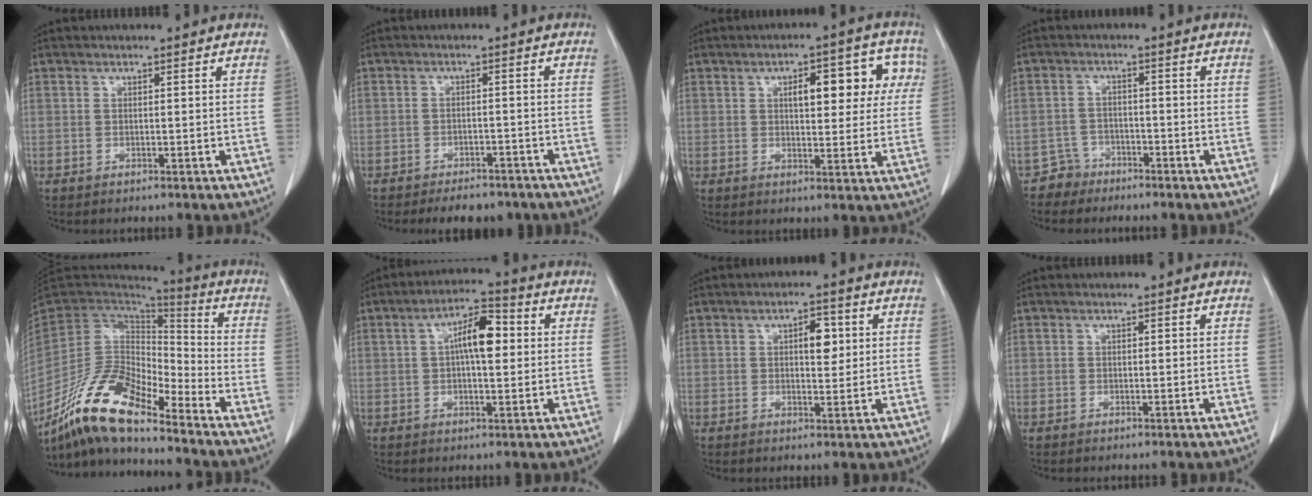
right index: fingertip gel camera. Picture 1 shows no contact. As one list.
[{"total": 3.9, "force": [-3.3, 2.0, 0.5], "torque": [-0.008, 0.005, -0.042]}, {"total": 10.0, "force": [3.1, 4.1, 8.5], "torque": [-0.103, 0.031, 0.038]}, {"total": 3.1, "force": [-2.5, 1.8, -0.8], "torque": [0.012, 0.007, -0.046]}, {"total": 14.4, "force": [-11.6, 3.6, 7.9], "torque": [-0.150, 0.011, -0.217]}, {"total": 7.6, "force": [1.2, 2.4, 7.1], "torque": [-0.128, 0.020, 0.015]}, {"total": 4.2, "force": [1.2, 1.8, 3.7], "torque": [-0.054, 0.003, 0.017]}, {"total": 0.0}]